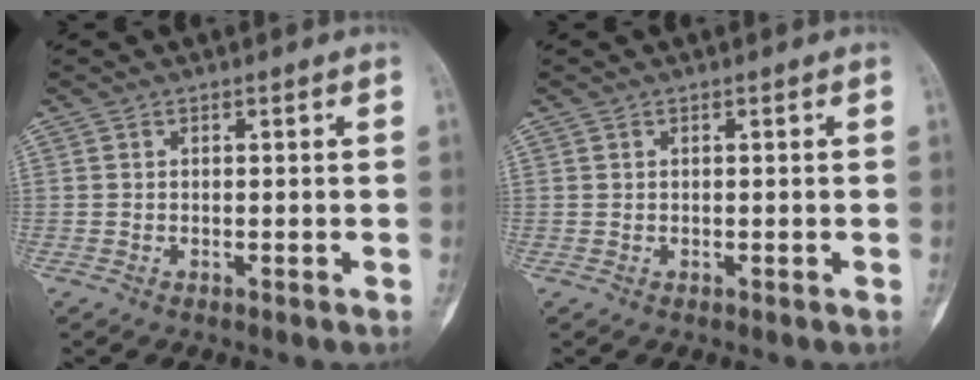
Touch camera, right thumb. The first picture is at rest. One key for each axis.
{"total": 0.0}